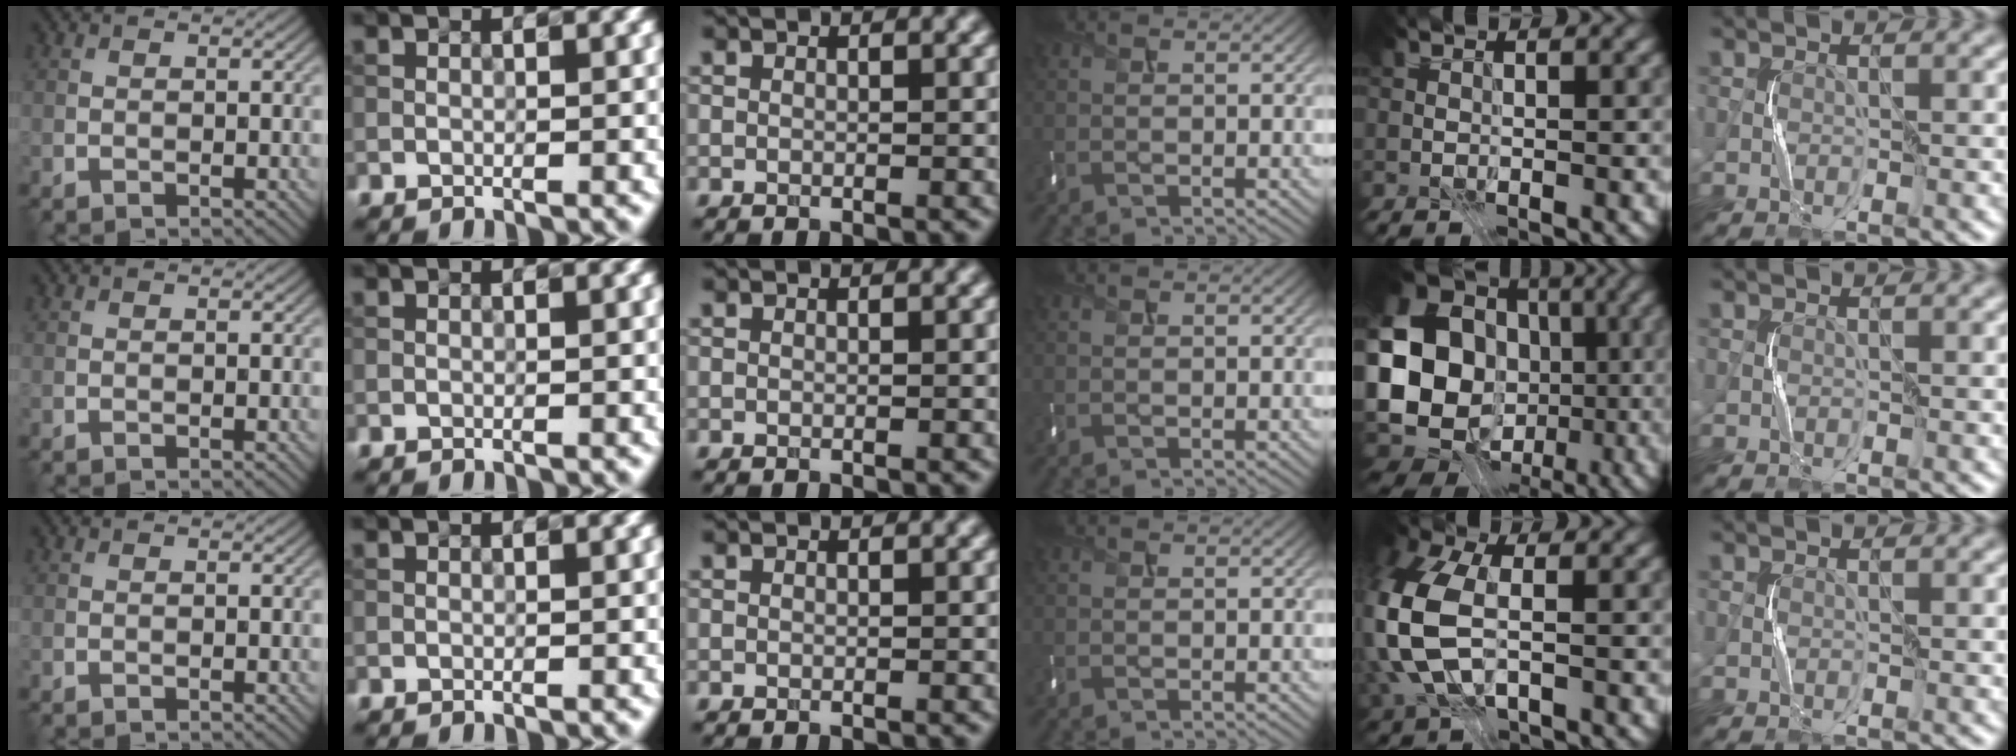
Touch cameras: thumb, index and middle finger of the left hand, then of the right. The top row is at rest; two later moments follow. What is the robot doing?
{"motion": "press", "object": "keyboard"}